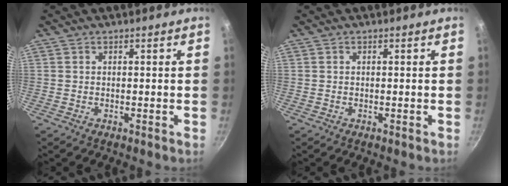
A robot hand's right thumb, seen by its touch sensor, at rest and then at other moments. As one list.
[{"total": 0.0}]